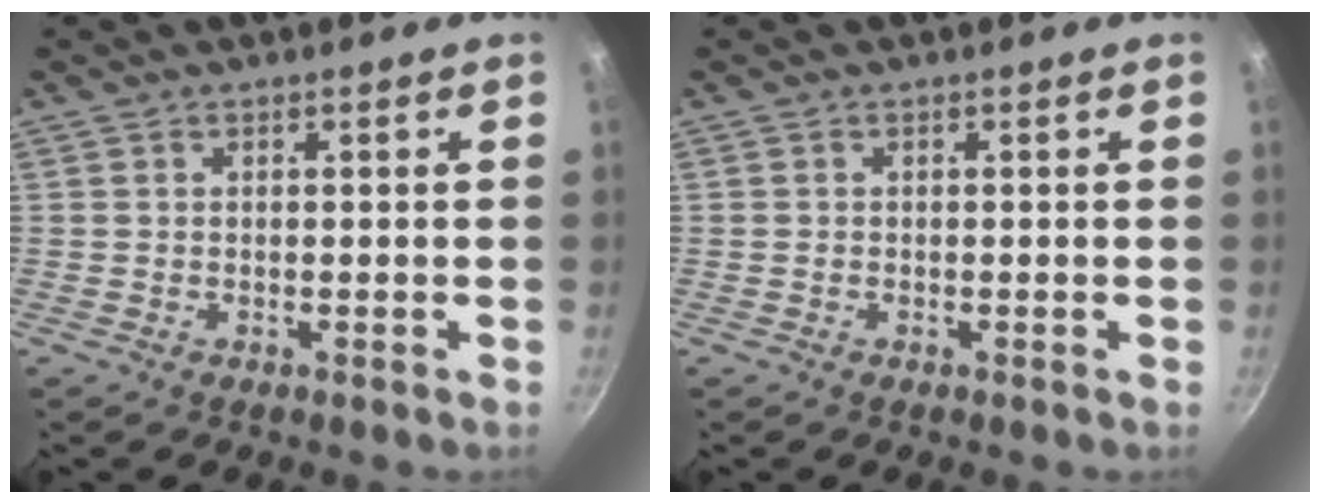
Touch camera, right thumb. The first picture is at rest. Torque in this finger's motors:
{"motor_torque": [-0.02, -0.30, 0.01, 0.16, -0.01]}